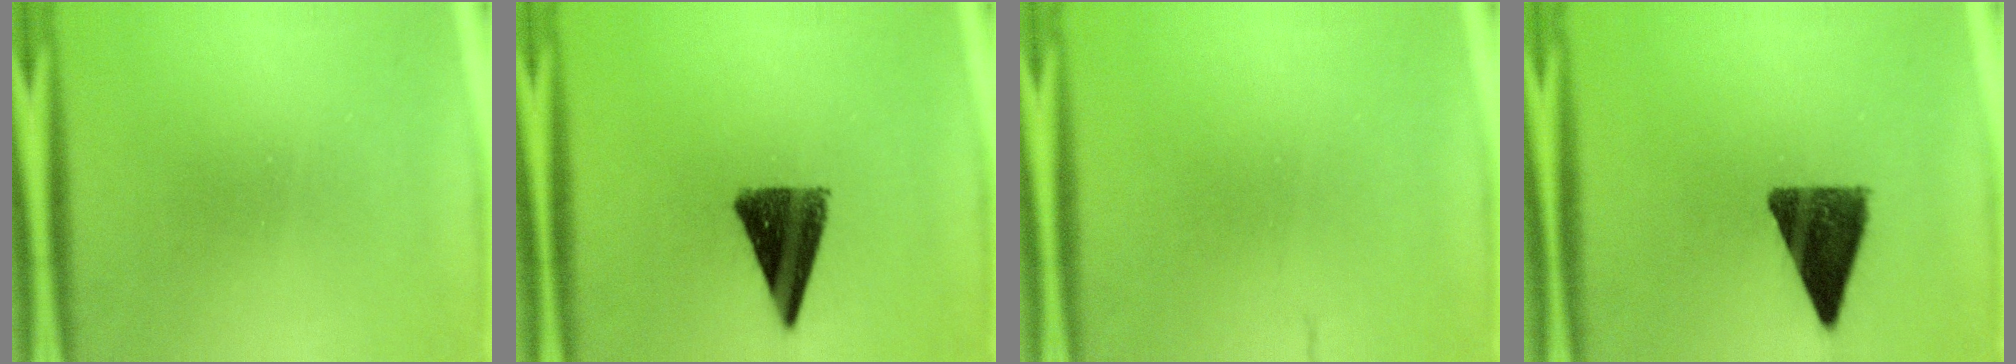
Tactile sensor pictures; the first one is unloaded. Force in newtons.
{"total": 10.6}
{"total": 1.6}
{"total": 10.9}